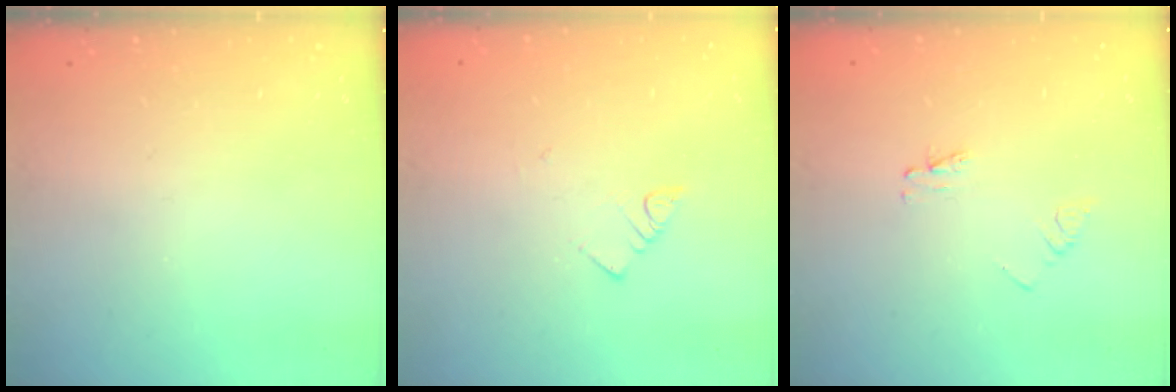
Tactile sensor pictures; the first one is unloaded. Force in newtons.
{"total": 2.9, "press": 2.9, "slide": 0.2}
{"total": 2.9, "press": 2.9, "slide": 0.3}